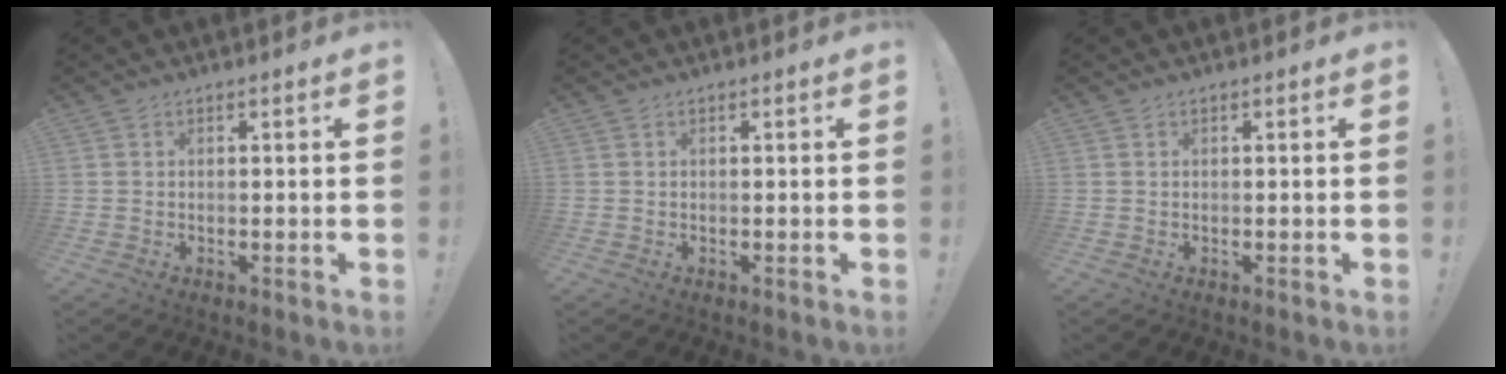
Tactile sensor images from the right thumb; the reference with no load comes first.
{"total": 0.0}
{"total": 0.0}